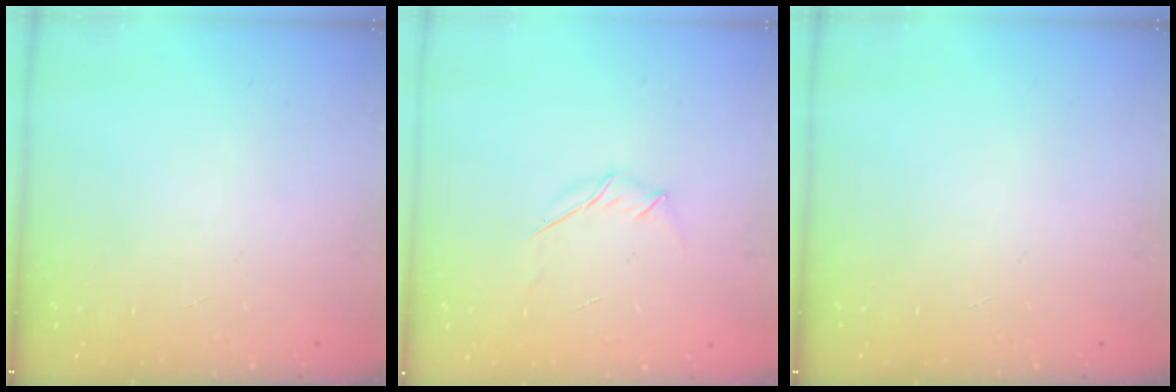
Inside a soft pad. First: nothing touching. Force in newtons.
{"total": 3.7, "press": 3.6, "slide": 0.9}
{"total": 0.0}